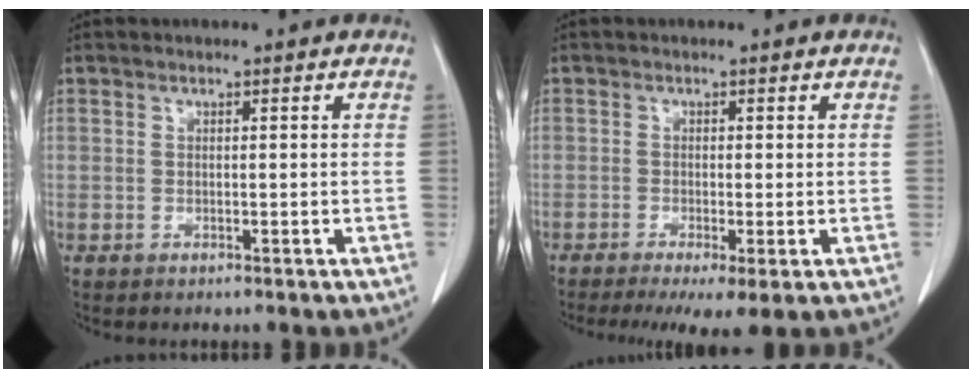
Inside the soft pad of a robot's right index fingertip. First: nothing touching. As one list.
[{"total": 5.9, "force": [-3.3, 1.0, 4.7], "torque": [-0.072, -0.018, -0.056]}]